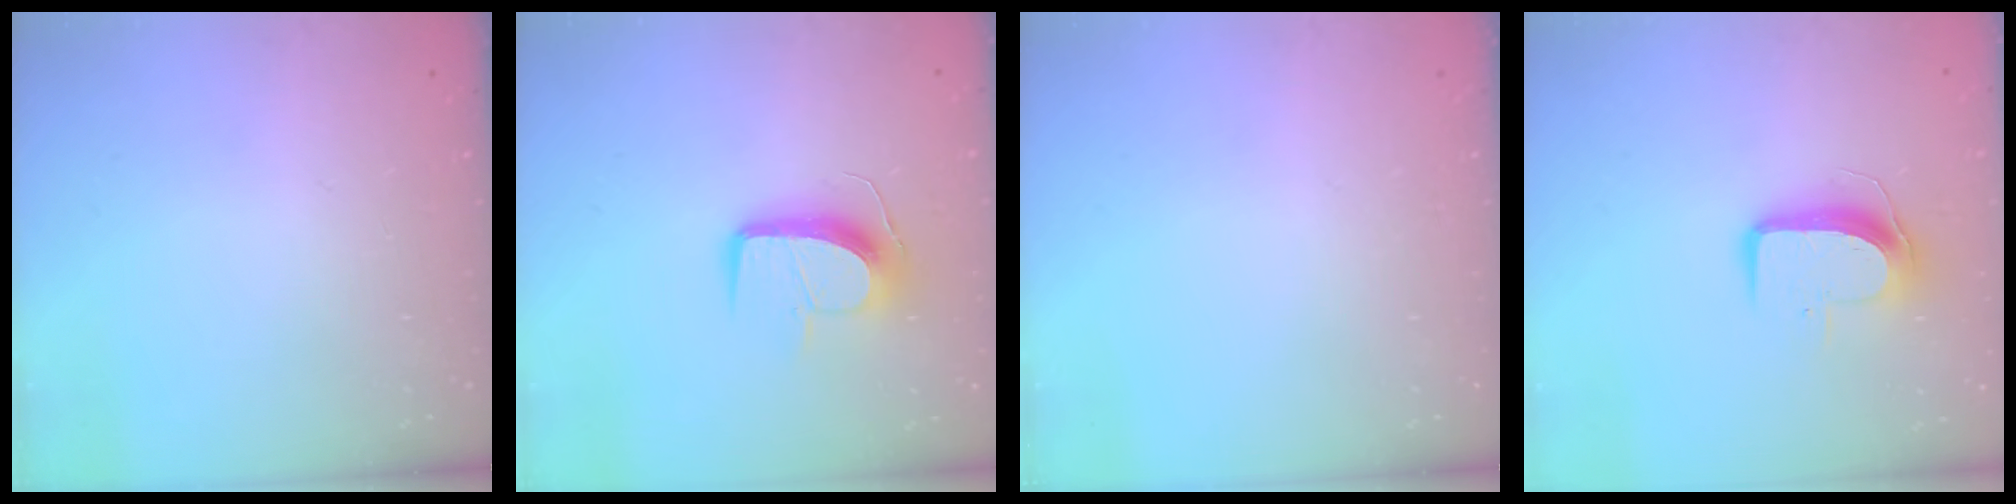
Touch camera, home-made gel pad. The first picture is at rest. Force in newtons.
{"total": 11.6, "press": 11.6, "slide": 0.1}
{"total": 0.0}
{"total": 9.0, "press": 9.0, "slide": 0.6}